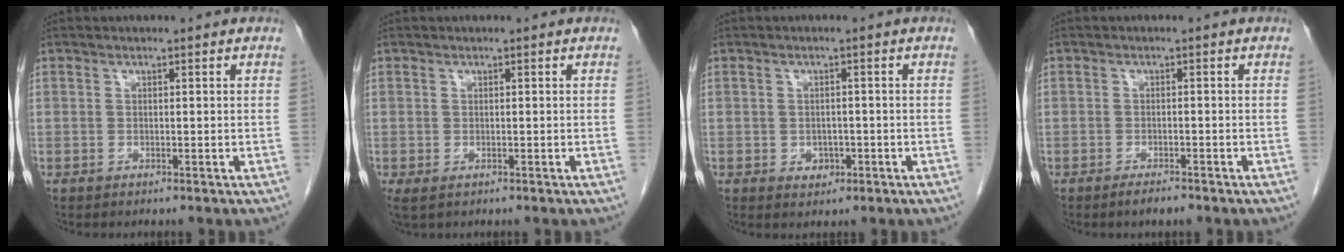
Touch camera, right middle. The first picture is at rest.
{"total": 1.9, "force": [-0.7, 1.2, 1.3], "torque": [-0.032, -0.008, -0.002]}
{"total": 2.2, "force": [-0.8, 1.7, 1.1], "torque": [-0.012, 0.004, -0.004]}
{"total": 2.0, "force": [-1.6, 0.4, 1.1], "torque": [-0.021, -0.002, -0.024]}